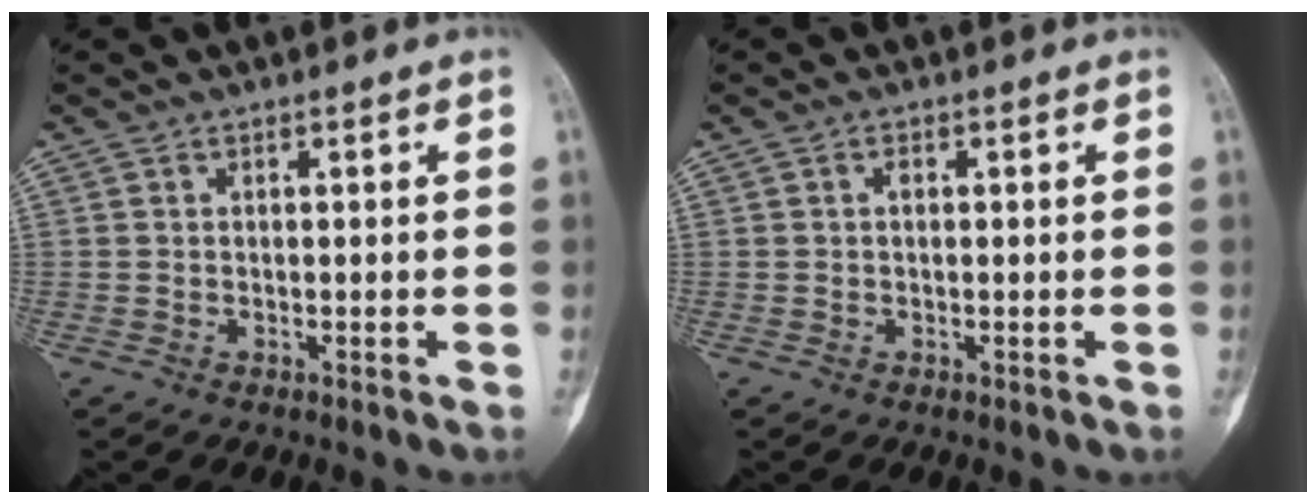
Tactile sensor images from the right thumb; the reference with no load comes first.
{"total": 0.8, "force": [0.0, 0.6, 0.6], "torque": [-0.006, 0.002, -0.002]}